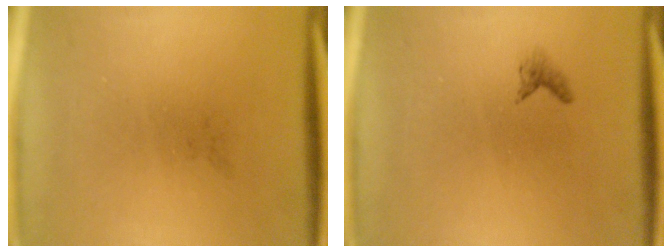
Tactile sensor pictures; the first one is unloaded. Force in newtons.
{"total": 0.7}